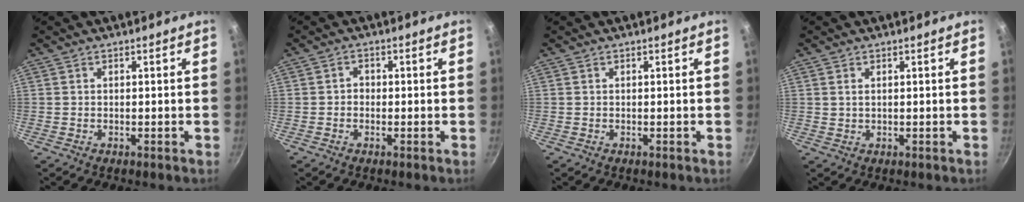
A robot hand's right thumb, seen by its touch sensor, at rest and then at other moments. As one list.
[{"total": 1.7, "force": [-0.3, 1.5, 0.8], "torque": [-0.010, 0.007, -0.009]}, {"total": 0.0}, {"total": 1.3, "force": [0.5, 0.8, 0.8], "torque": [-0.015, 0.001, 0.009]}]